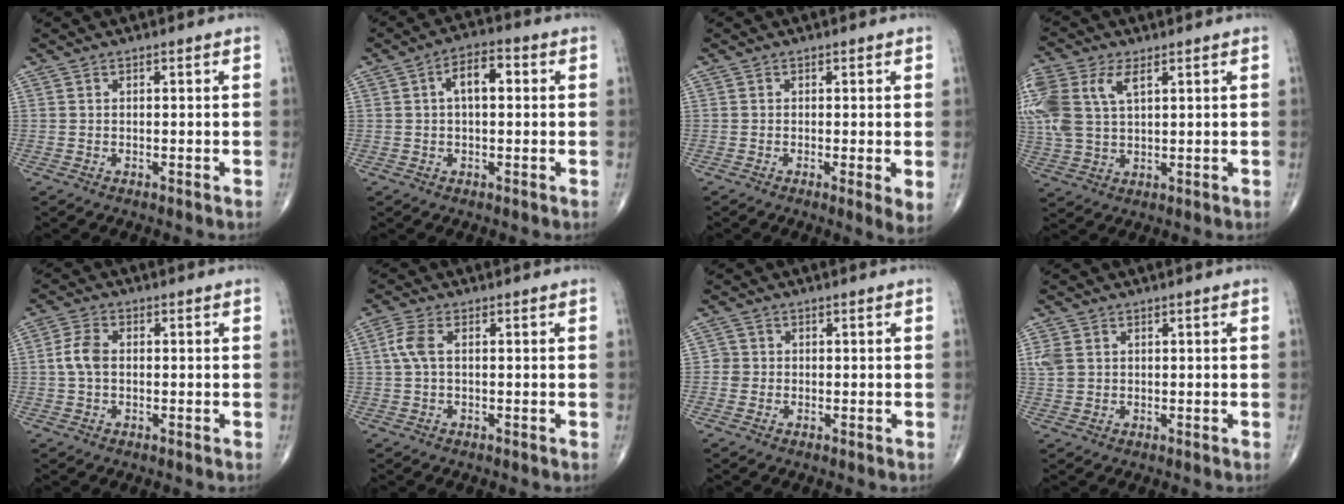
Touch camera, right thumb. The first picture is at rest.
{"total": 6.1, "force": [1.0, 3.1, 5.2], "torque": [-0.077, 0.018, 0.008]}
{"total": 3.1, "force": [-0.2, 0.5, 3.0], "torque": [-0.052, -0.013, -0.009]}
{"total": 14.8, "force": [5.1, 8.5, 11.0], "torque": [-0.282, 0.011, 0.100]}
{"total": 4.4, "force": [0.1, 2.8, 3.4], "torque": [-0.077, 0.011, -0.005]}
{"total": 3.9, "force": [0.6, 1.9, 3.3], "torque": [-0.095, 0.012, 0.008]}
{"total": 1.7, "force": [-0.2, 1.7, 0.1], "torque": [0.014, 0.008, -0.008]}
{"total": 3.6, "force": [0.9, 2.8, 2.1], "torque": [-0.046, 0.004, 0.022]}